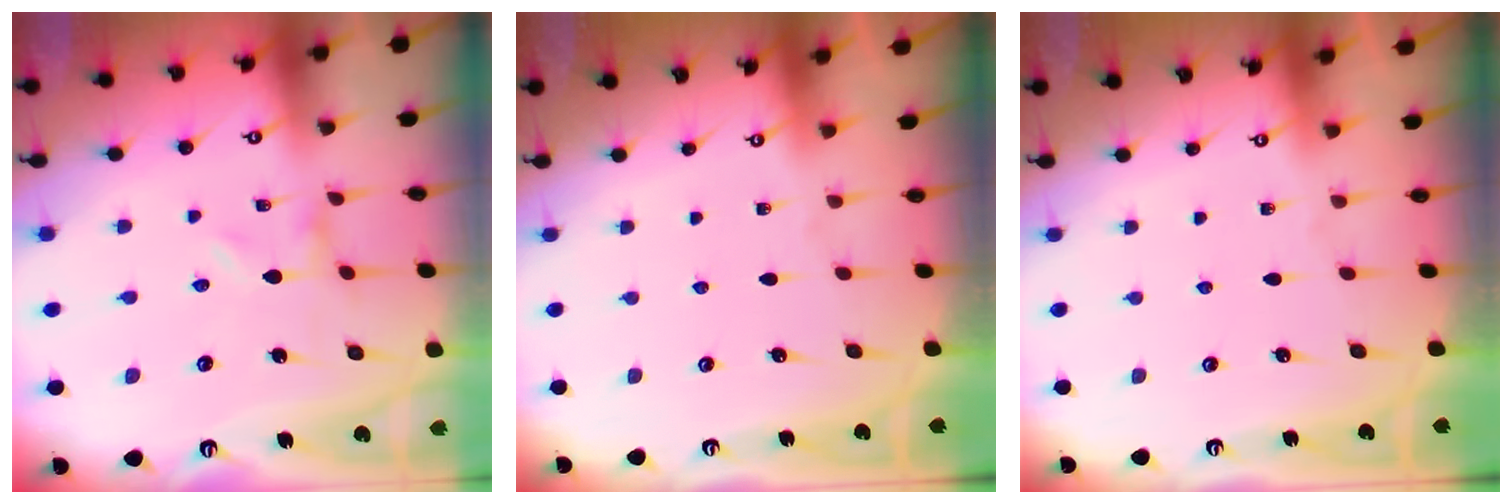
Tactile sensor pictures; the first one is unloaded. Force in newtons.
{"total": 0.0}
{"total": 0.0}